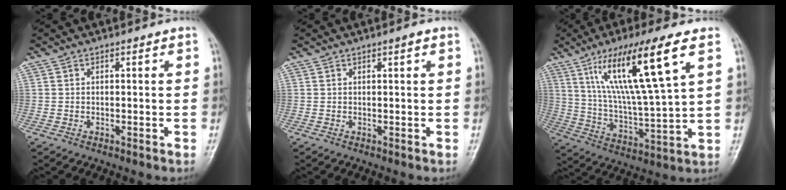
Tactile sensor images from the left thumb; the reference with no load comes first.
{"total": 0.9, "force": [0.5, 0.1, 0.7], "torque": [-0.010, 0.000, 0.005]}
{"total": 19.2, "force": [8.8, 2.8, 16.8], "torque": [-0.301, -0.032, 0.161]}